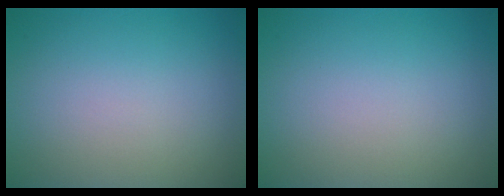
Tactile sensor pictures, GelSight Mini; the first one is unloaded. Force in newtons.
{"total": 0.0}